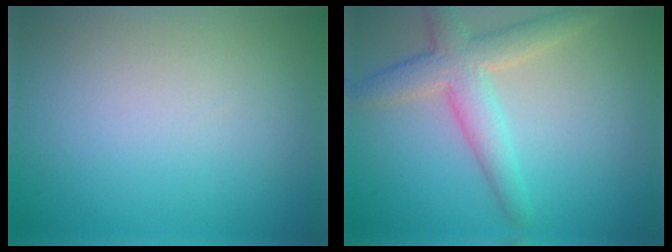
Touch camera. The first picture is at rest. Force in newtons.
{"total": 4.5, "press": 4.5, "slide": 0.1}